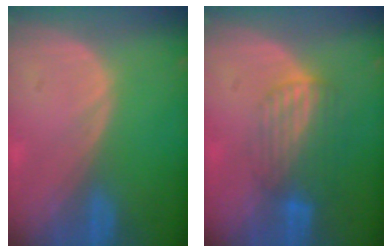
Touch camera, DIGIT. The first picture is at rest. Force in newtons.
{"total": 7.0, "press": 5.9, "slide": 3.8}